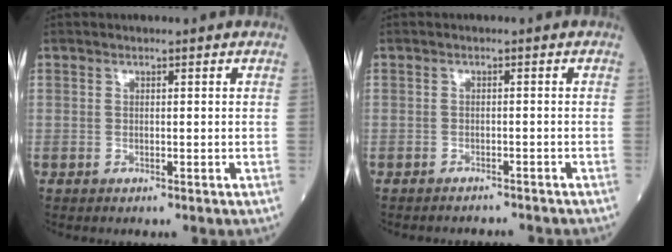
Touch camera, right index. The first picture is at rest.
{"total": 3.2, "force": [-3.2, 0.6, 0.3], "torque": [-0.004, -0.003, -0.041]}